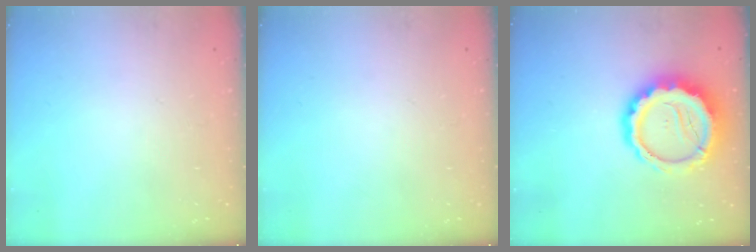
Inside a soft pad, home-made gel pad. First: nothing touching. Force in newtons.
{"total": 0.0}
{"total": 13.4, "press": 13.0, "slide": 3.1}